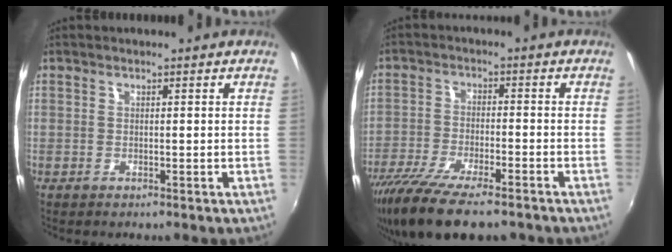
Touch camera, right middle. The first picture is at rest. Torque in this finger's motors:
{"motor_torque": [1.27, -0.87, 0.78, 0.21]}